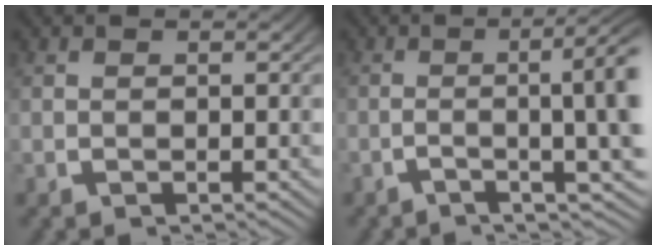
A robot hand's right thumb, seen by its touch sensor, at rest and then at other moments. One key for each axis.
{"total": 7.9, "fx": -0.7, "fy": 2.1, "fz": 7.6, "tx": -0.101, "ty": 0.003, "tz": -0.018}